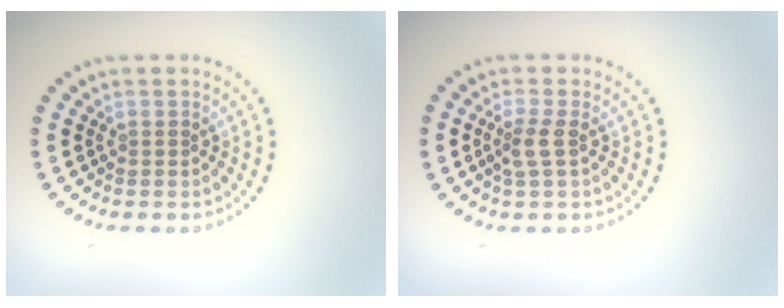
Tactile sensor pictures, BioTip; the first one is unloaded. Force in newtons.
{"total": 1.7, "press": 1.4, "slide": 0.8}